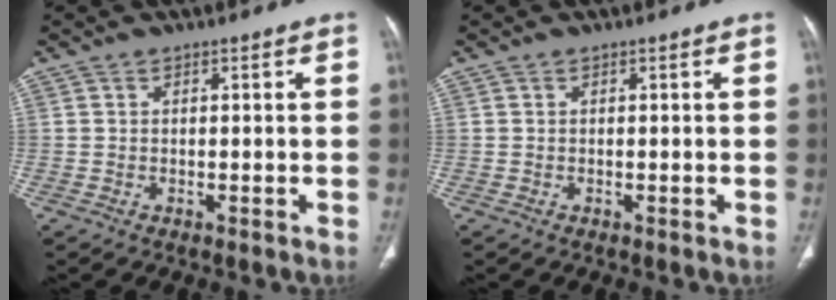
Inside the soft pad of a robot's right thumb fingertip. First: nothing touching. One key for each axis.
{"total": 0.0}